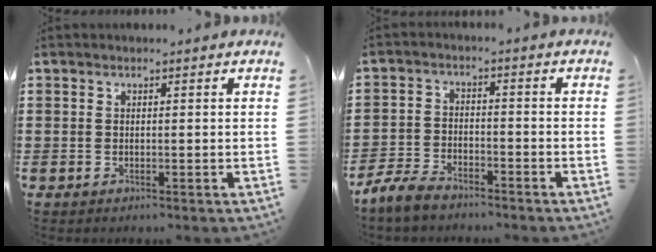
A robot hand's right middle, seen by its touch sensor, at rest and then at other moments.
{"total": 4.6, "force": [-4.2, 1.3, 1.6], "torque": [-0.055, -0.003, -0.091]}